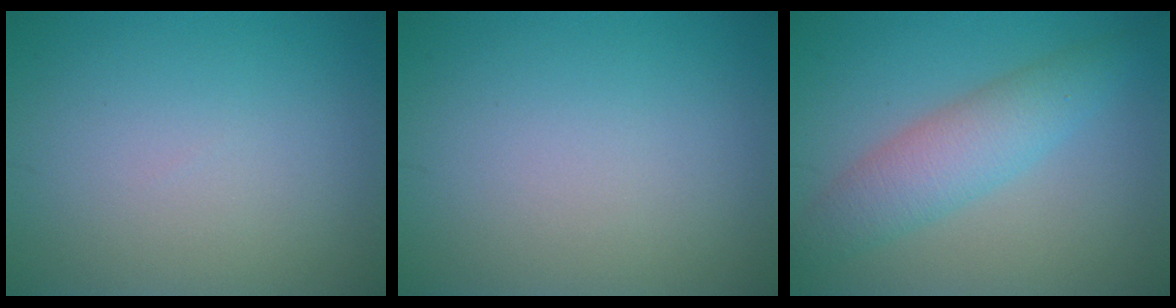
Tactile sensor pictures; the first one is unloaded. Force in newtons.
{"total": 0.0}
{"total": 4.5, "press": 4.5, "slide": 0.1}